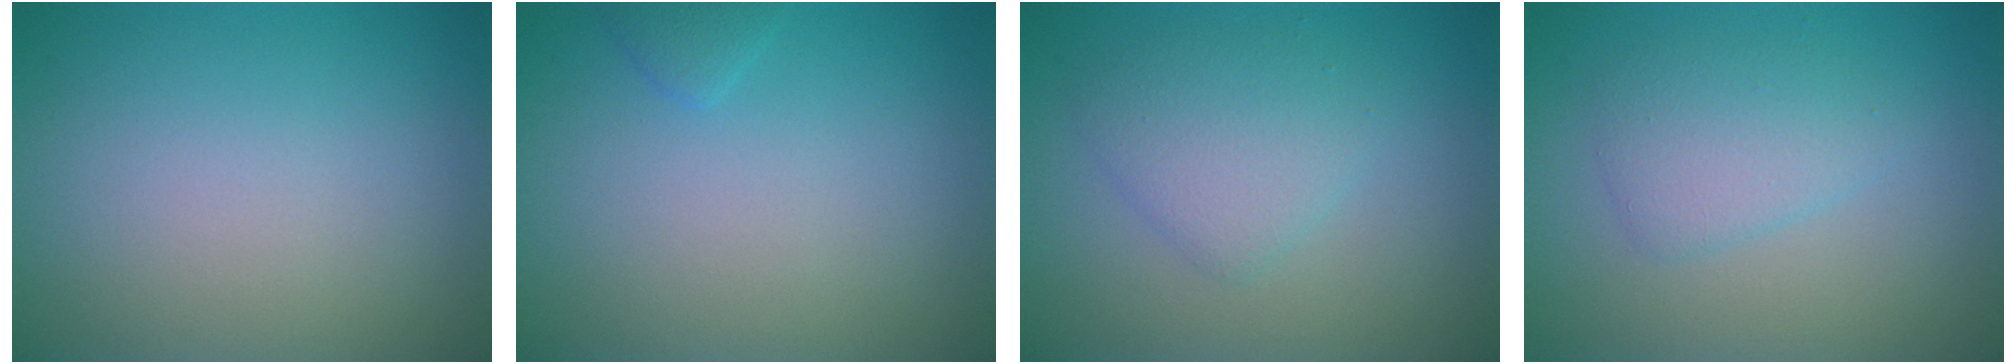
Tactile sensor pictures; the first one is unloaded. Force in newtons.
{"total": 0.8, "press": 0.8, "slide": 0.1}
{"total": 2.9, "press": 2.9, "slide": 0.0}
{"total": 2.6, "press": 2.6, "slide": 0.1}